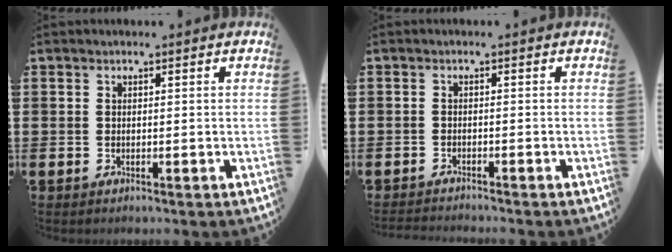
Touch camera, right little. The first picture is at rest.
{"total": 1.1, "force": [-1.1, -0.1, -0.1], "torque": [-0.001, 0.001, -0.023]}